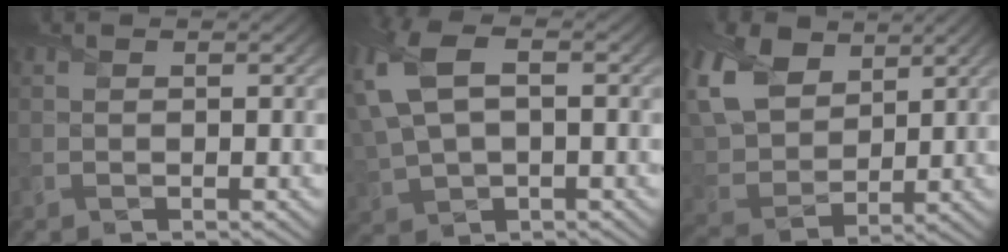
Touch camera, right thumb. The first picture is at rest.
{"total": 11.3, "force": [2.8, 6.4, 8.9], "torque": [-0.245, 0.010, 0.058]}
{"total": 12.1, "force": [6.2, 7.7, 7.0], "torque": [-0.205, 0.026, 0.114]}